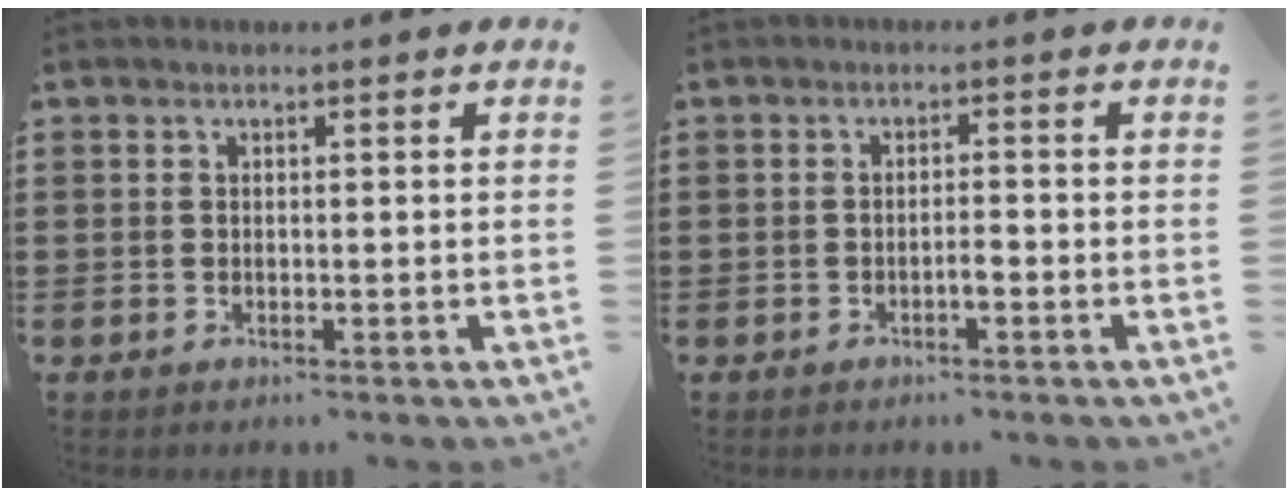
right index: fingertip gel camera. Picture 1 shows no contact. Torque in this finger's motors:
{"motor_torque": [0.65, 0.65, 0.10, 0.04]}